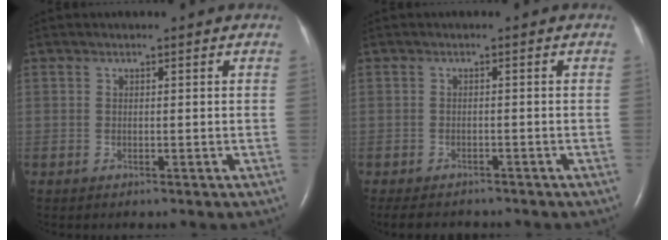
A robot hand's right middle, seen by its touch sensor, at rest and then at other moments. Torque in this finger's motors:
{"motor_torque": [0.55, -0.35, -0.02, 0.04]}